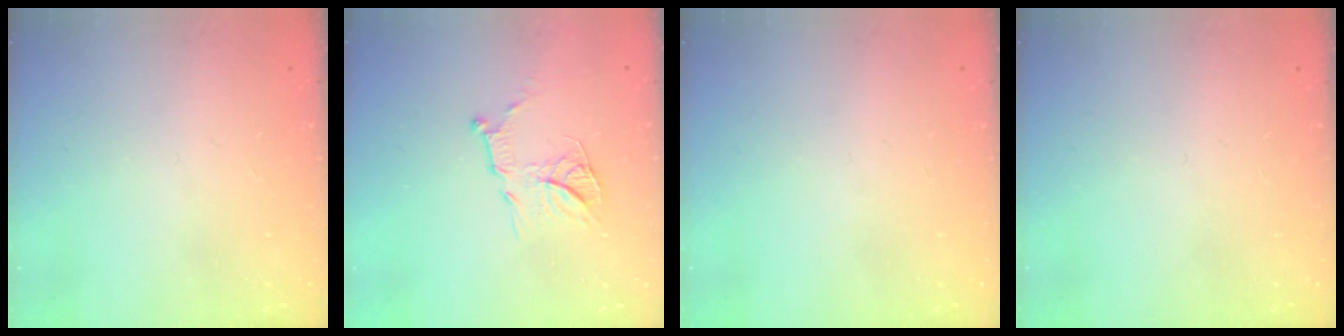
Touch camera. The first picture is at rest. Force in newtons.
{"total": 12.1, "press": 12.1, "slide": 0.9}
{"total": 0.0}
{"total": 0.0}